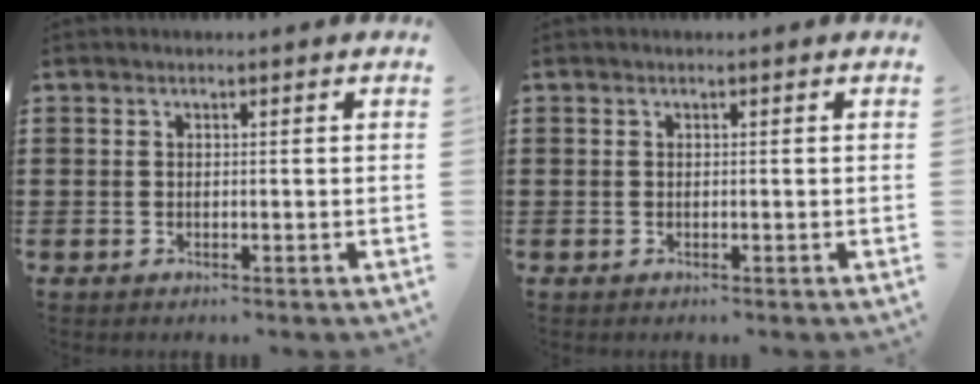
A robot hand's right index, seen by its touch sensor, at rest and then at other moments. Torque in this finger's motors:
{"motor_torque": [-0.09, 0.08, 0.00, 0.00]}